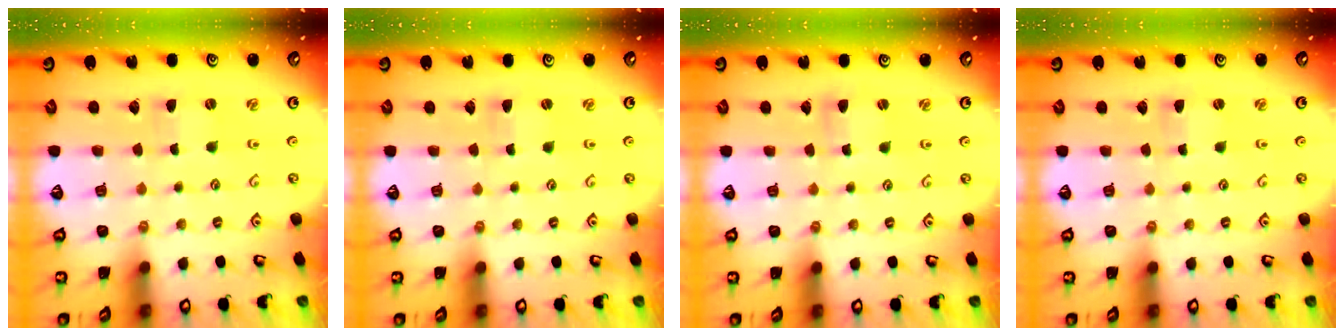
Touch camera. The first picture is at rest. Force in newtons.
{"total": 1.5, "press": 1.4, "slide": 0.2}
{"total": 1.1, "press": 1.1, "slide": 0.2}
{"total": 0.0}